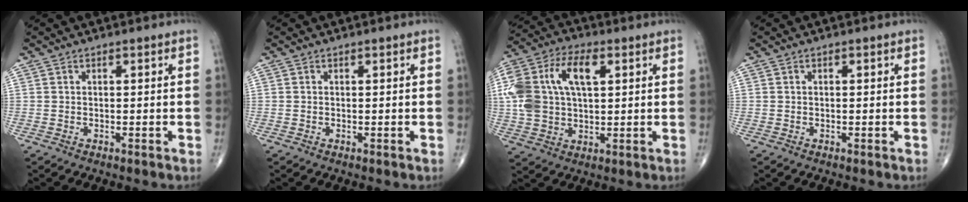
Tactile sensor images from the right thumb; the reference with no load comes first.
{"total": 0.0}
{"total": 16.8, "force": [3.8, 9.8, 13.1], "torque": [-0.265, 0.020, 0.065]}
{"total": 0.0}